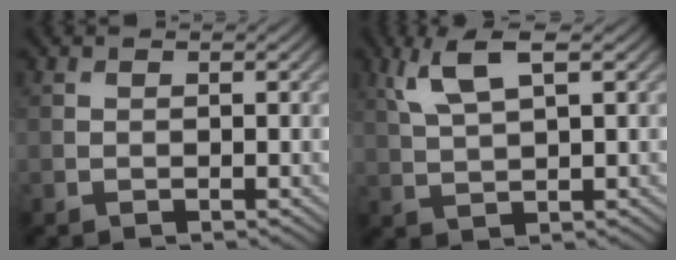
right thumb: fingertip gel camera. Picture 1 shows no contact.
{"total": 5.6, "force": [2.8, 1.5, 4.6], "torque": [-0.111, 0.010, 0.060]}